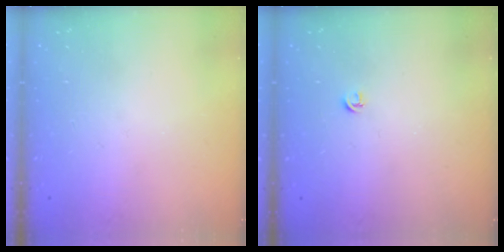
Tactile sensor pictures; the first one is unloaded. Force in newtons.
{"total": 3.9, "press": 3.9, "slide": 0.7}